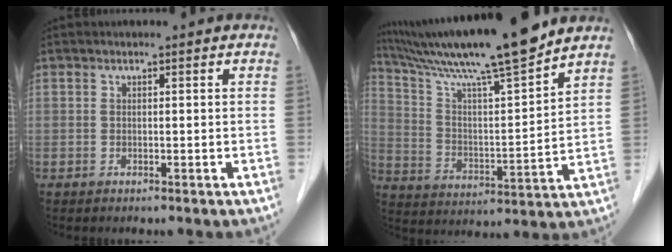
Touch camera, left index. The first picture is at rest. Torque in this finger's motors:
{"motor_torque": [1.12, -1.02, 0.77, 0.15]}